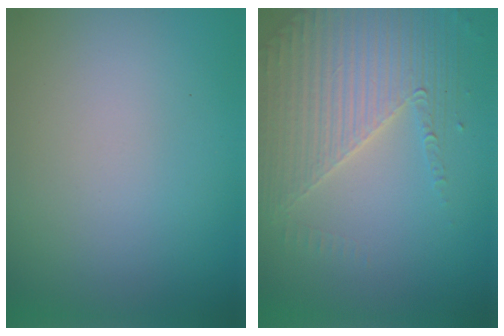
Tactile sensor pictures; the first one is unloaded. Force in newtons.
{"total": 4.2, "press": 3.9, "slide": 1.4}